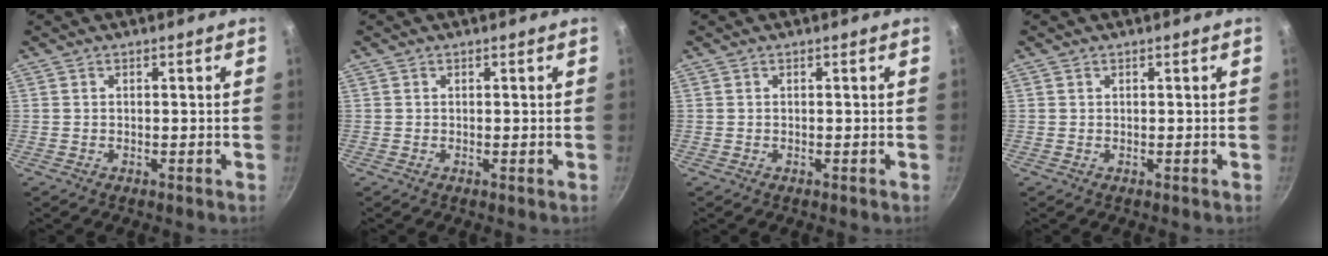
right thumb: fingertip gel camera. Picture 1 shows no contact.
{"total": 0.0}
{"total": 0.0}
{"total": 0.0}